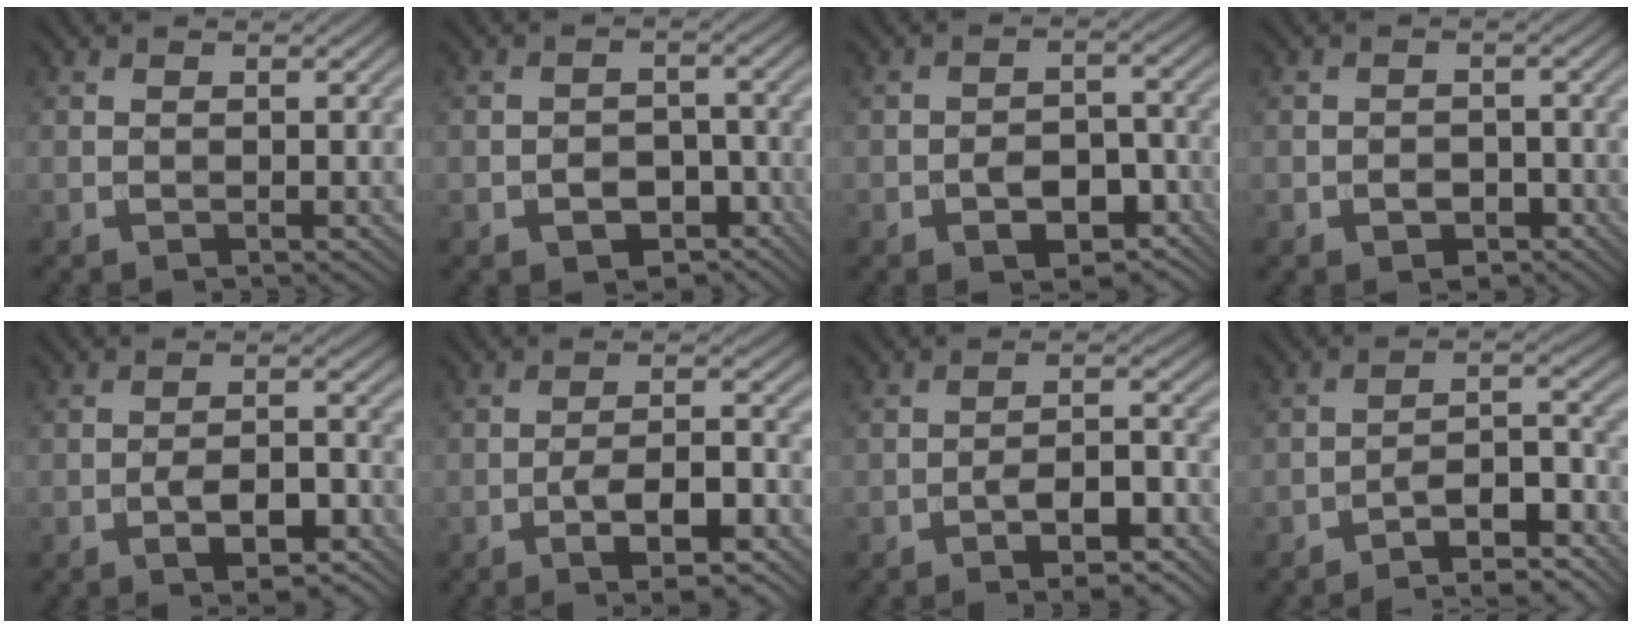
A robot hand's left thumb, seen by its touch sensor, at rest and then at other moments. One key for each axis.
{"total": 5.0, "fx": -2.5, "fy": 3.3, "fz": 2.7, "tx": -0.036, "ty": 0.000, "tz": -0.041}
{"total": 6.5, "fx": -3.1, "fy": 3.8, "fz": 4.3, "tx": -0.060, "ty": 0.001, "tz": -0.051}
{"total": 2.4, "fx": -1.2, "fy": 1.6, "fz": 1.2, "tx": -0.018, "ty": 0.002, "tz": -0.019}
{"total": 6.0, "fx": -3.2, "fy": 2.1, "fz": 4.7, "tx": -0.074, "ty": 0.008, "tz": -0.052}
{"total": 7.1, "fx": -3.7, "fy": 1.9, "fz": 5.8, "tx": -0.095, "ty": 0.009, "tz": -0.061}
{"total": 6.6, "fx": -3.8, "fy": 2.0, "fz": 4.9, "tx": -0.075, "ty": 0.010, "tz": -0.062}
{"total": 9.7, "fx": -7.5, "fy": 2.4, "fz": 5.8, "tx": -0.084, "ty": 0.009, "tz": -0.123}